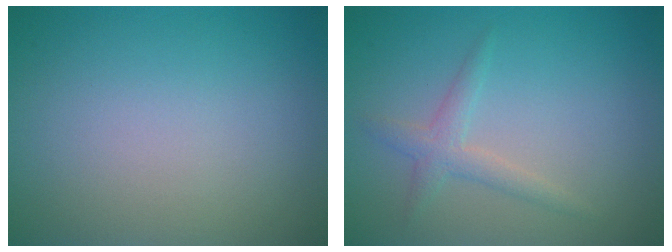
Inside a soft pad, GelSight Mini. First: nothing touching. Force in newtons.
{"total": 1.9, "press": 1.9, "slide": 0.1}